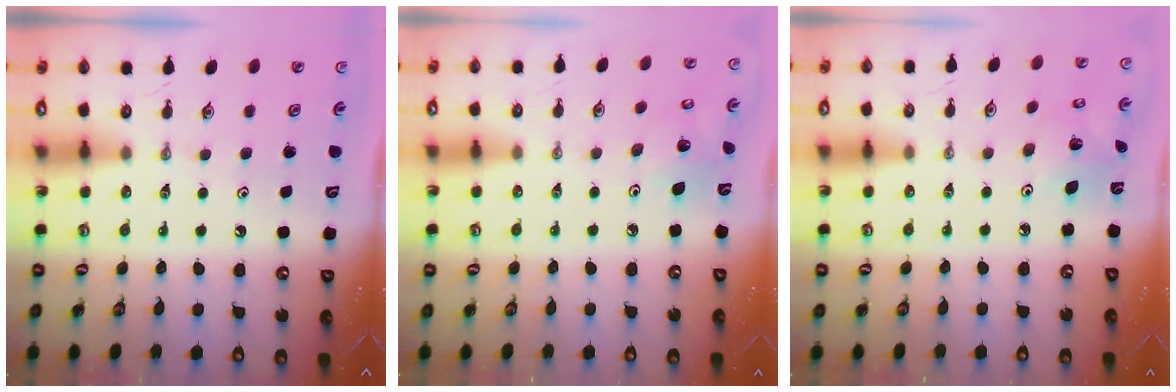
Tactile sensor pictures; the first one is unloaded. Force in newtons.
{"total": 6.9, "press": 6.7, "slide": 1.8}
{"total": 5.2, "press": 5.2, "slide": 0.3}